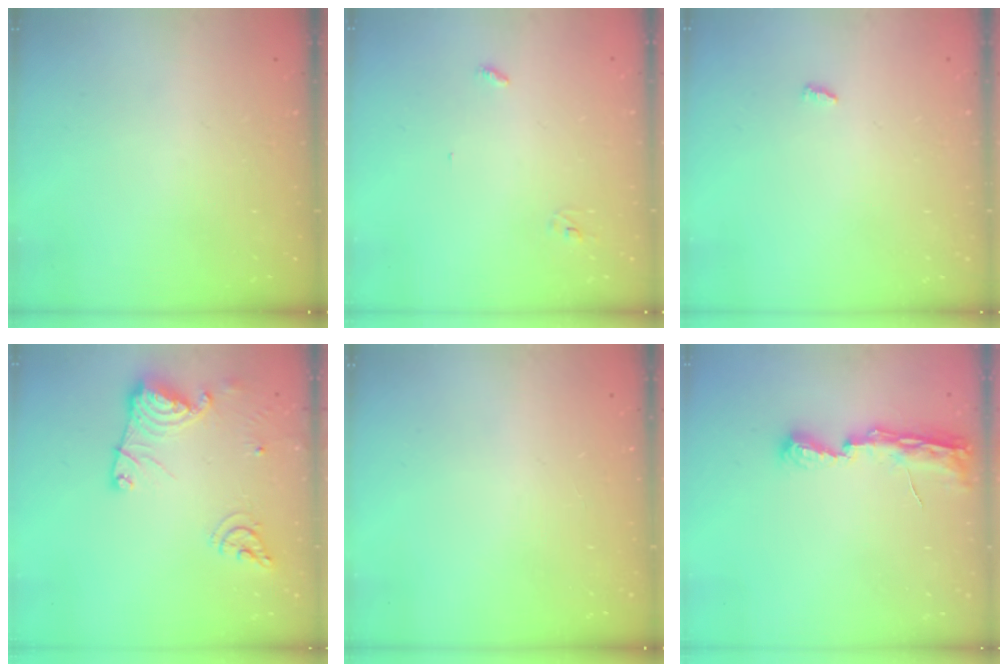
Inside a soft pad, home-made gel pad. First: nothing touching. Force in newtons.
{"total": 2.8, "press": 2.8, "slide": 0.2}
{"total": 2.7, "press": 2.7, "slide": 0.2}
{"total": 15.2, "press": 15.1, "slide": 1.8}
{"total": 0.0}
{"total": 7.6, "press": 7.5, "slide": 0.6}